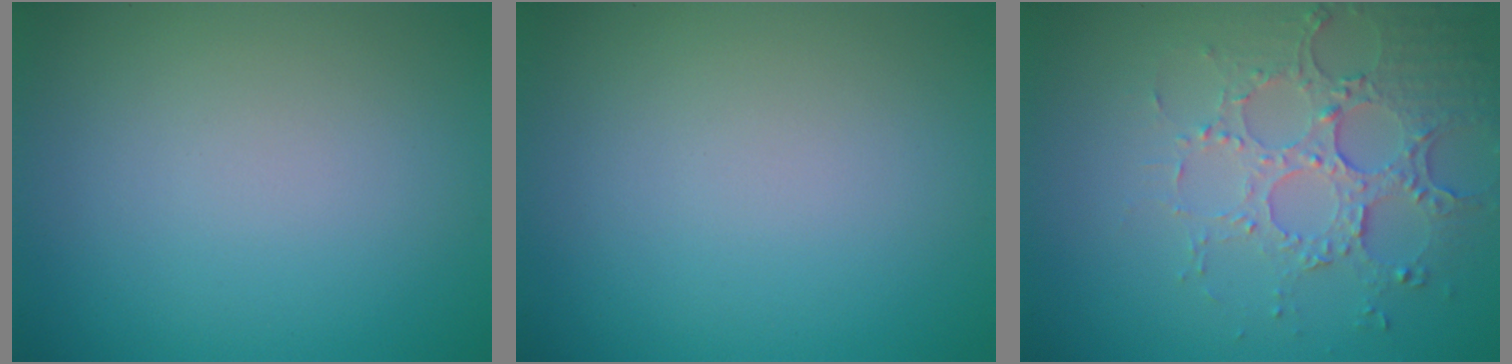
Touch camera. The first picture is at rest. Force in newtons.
{"total": 0.0}
{"total": 5.0, "press": 3.8, "slide": 3.3}